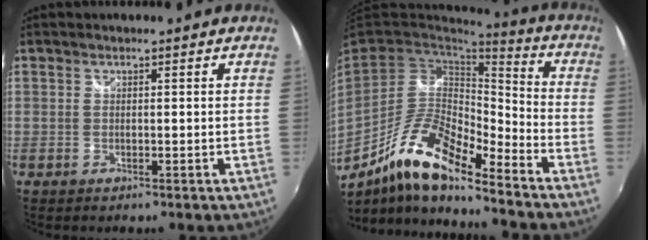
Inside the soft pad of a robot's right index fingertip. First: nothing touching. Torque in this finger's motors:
{"motor_torque": [0.54, -0.56, 0.32, 0.07]}